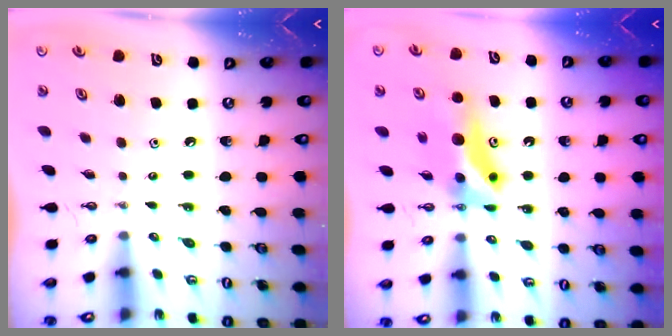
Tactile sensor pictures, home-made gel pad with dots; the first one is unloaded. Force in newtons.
{"total": 6.7, "press": 6.6, "slide": 1.1}